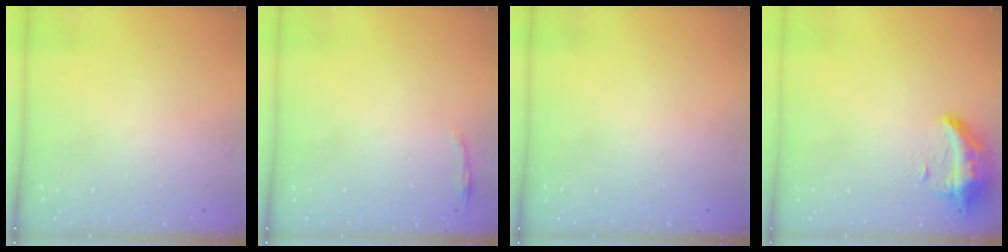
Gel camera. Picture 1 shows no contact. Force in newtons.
{"total": 3.6, "press": 3.5, "slide": 0.7}
{"total": 0.0}
{"total": 15.9, "press": 11.4, "slide": 11.1}